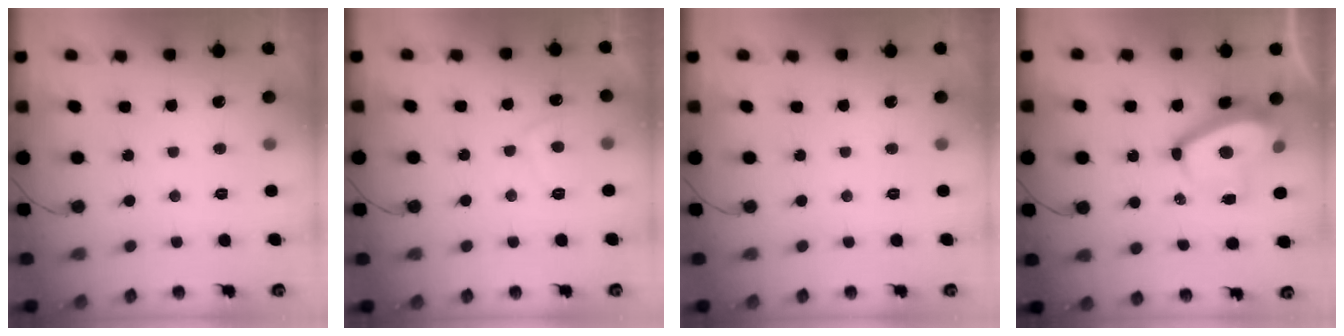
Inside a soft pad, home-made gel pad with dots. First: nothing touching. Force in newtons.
{"total": 4.7, "press": 4.6, "slide": 1.0}
{"total": 0.0}
{"total": 12.9, "press": 12.7, "slide": 2.3}